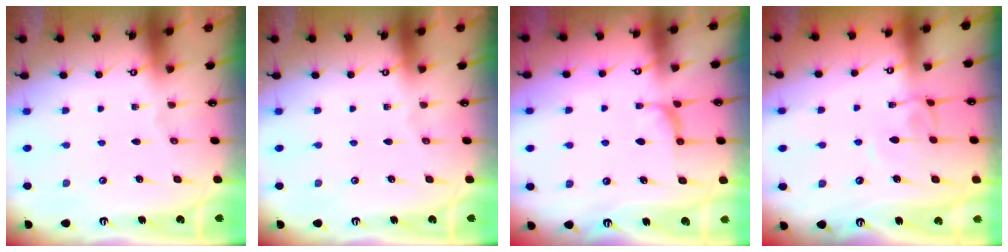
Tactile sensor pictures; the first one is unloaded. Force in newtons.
{"total": 0.0}
{"total": 2.9, "press": 2.7, "slide": 0.9}
{"total": 1.9, "press": 1.9, "slide": 0.3}